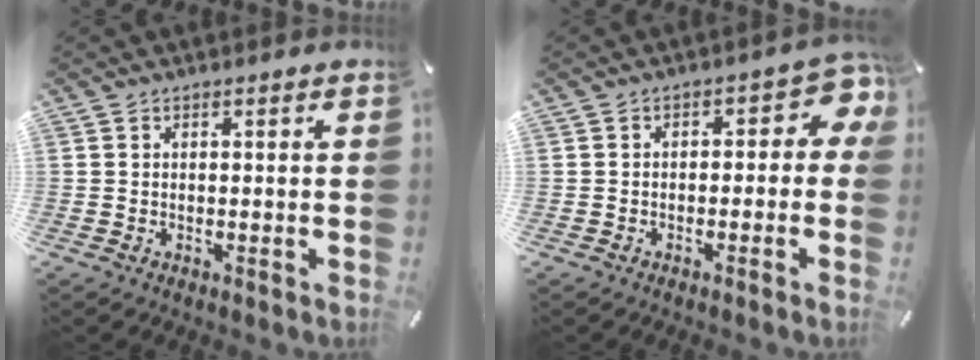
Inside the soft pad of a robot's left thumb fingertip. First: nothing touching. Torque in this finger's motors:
{"motor_torque": [0.33, -0.08, 0.36, 0.21, -0.04]}